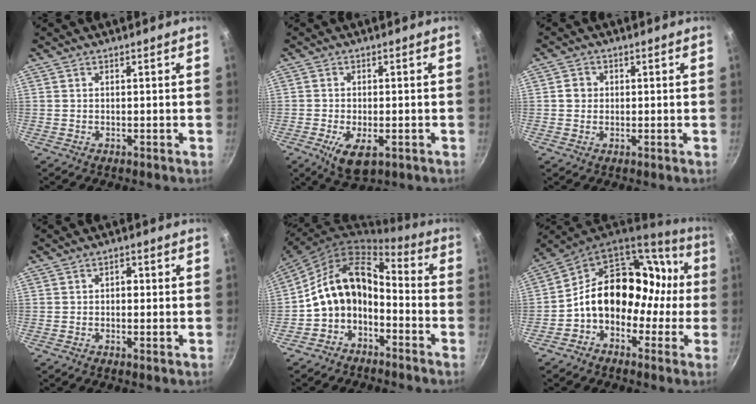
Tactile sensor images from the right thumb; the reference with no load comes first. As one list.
[{"total": 7.1, "force": [-2.6, 3.5, 5.7], "torque": [-0.095, -0.006, -0.037]}, {"total": 2.5, "force": [0.1, 2.4, 0.9], "torque": [-0.003, 0.006, -0.002]}, {"total": 2.3, "force": [0.1, 1.6, 1.7], "torque": [-0.019, -0.001, -0.002]}, {"total": 13.3, "force": [-3.9, 9.2, 8.8], "torque": [-0.145, 0.078, -0.086]}, {"total": 19.3, "force": [-1.0, 15.0, 12.1], "torque": [-0.122, 0.076, -0.024]}]